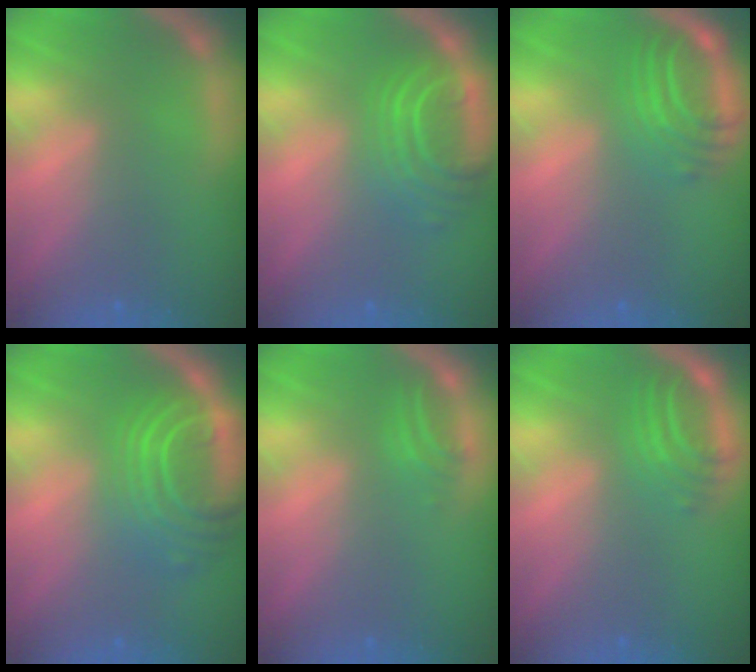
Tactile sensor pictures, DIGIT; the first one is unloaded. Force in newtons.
{"total": 6.1}
{"total": 5.0}
{"total": 8.5}
{"total": 1.5}
{"total": 3.4}